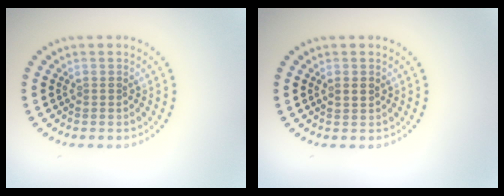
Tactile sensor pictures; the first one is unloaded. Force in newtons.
{"total": 1.5, "press": 1.4, "slide": 0.1}